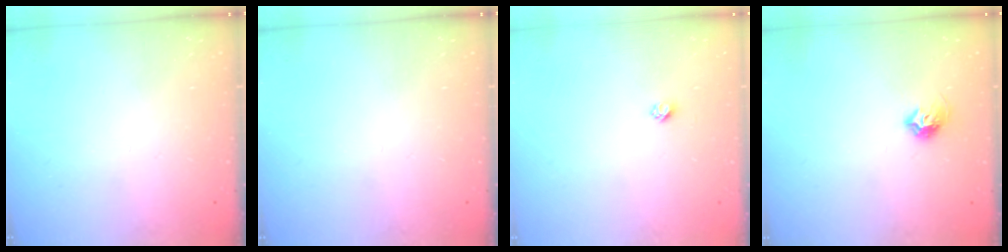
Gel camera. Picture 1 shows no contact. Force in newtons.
{"total": 0.0}
{"total": 2.3, "press": 2.3, "slide": 0.2}
{"total": 7.0, "press": 6.9, "slide": 0.8}